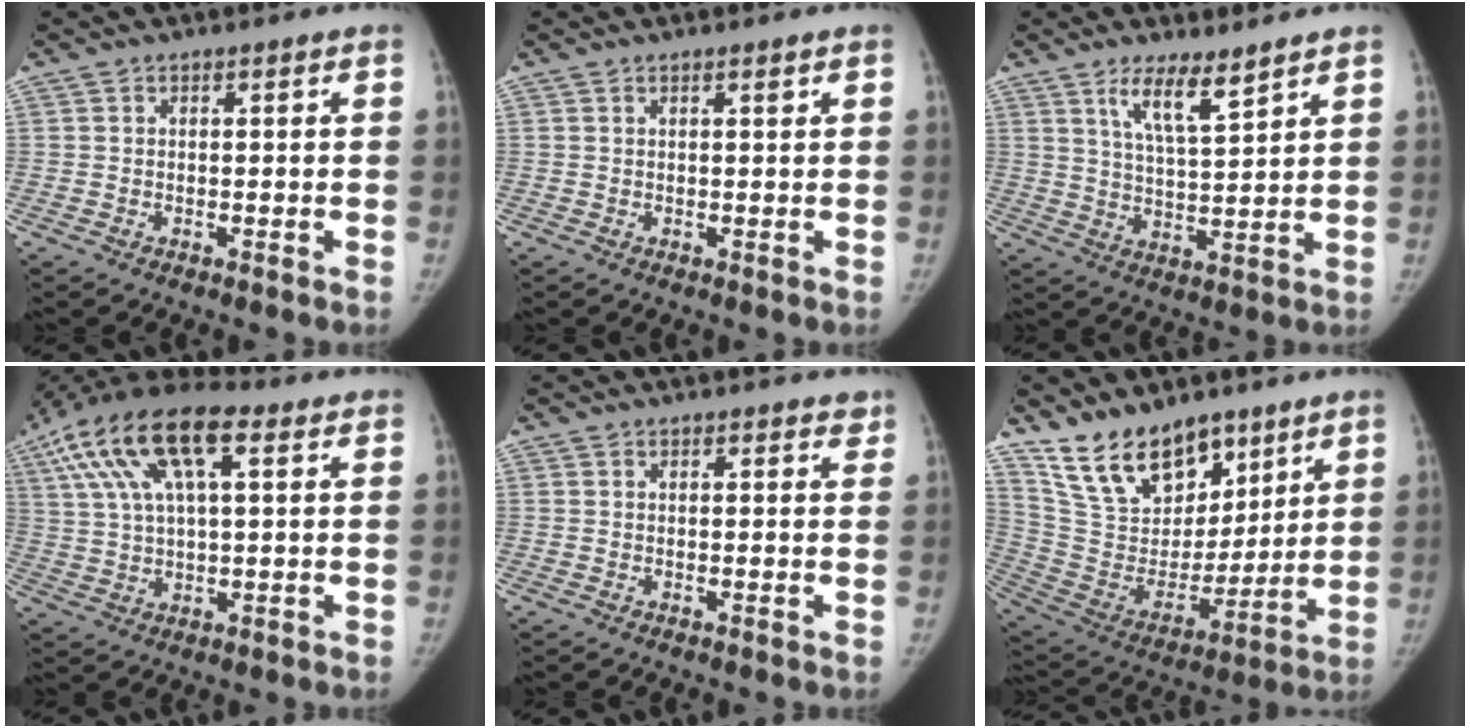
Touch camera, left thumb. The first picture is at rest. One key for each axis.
{"total": 0.6, "fx": 0.4, "fy": 0.0, "fz": 0.5, "tx": -0.007, "ty": -0.001, "tz": 0.007}
{"total": 7.3, "fx": 5.0, "fy": 1.5, "fz": 5.1, "tx": -0.086, "ty": -0.038, "tz": 0.095}
{"total": 18.0, "fx": 7.5, "fy": 7.5, "fz": 14.6, "tx": -0.279, "ty": 0.026, "tz": 0.128}
{"total": 1.5, "fx": 1.2, "fy": 0.7, "fz": 0.5, "tx": 0.013, "ty": -0.004, "tz": 0.009}
{"total": 18.6, "fx": 13.0, "fy": 10.2, "fz": 8.5, "tx": -0.104, "ty": -0.070, "tz": 0.247}